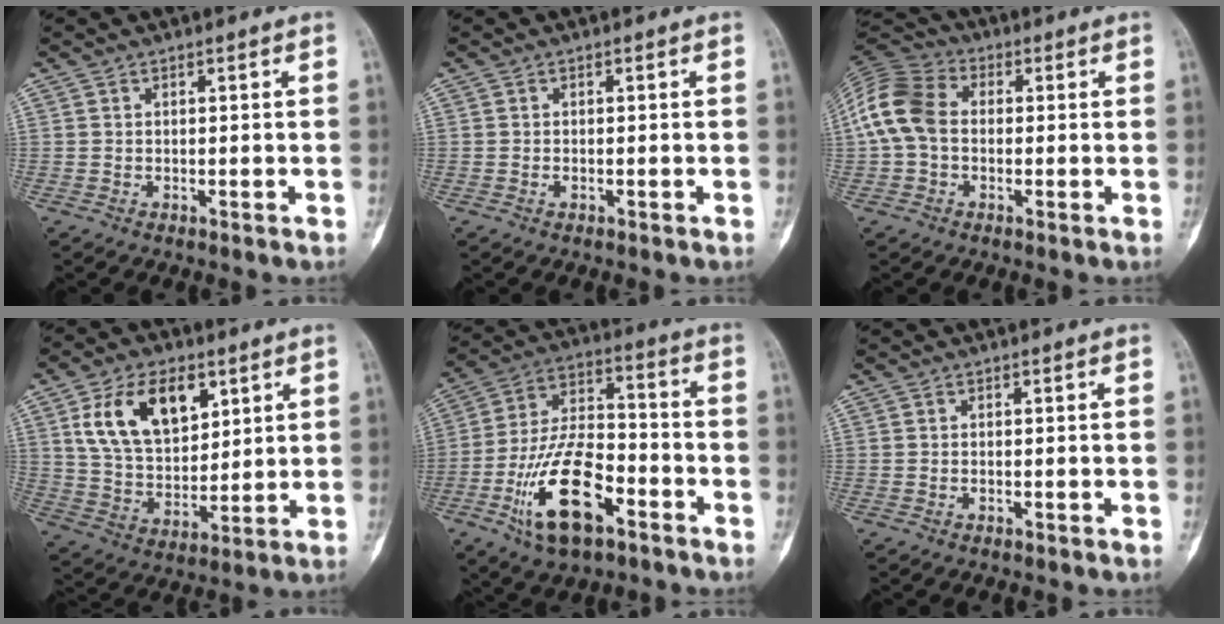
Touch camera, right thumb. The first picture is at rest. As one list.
[{"total": 0.6, "force": [-0.3, 0.3, 0.5], "torque": [-0.011, 0.001, -0.004]}, {"total": 10.9, "force": [0.0, 8.0, 7.4], "torque": [-0.149, 0.030, -0.013]}, {"total": 15.7, "force": [6.5, 9.4, 10.7], "torque": [-0.160, -0.022, 0.130]}, {"total": 17.9, "force": [-8.0, 8.4, 13.6], "torque": [-0.245, 0.049, -0.143]}, {"total": 0.0}]